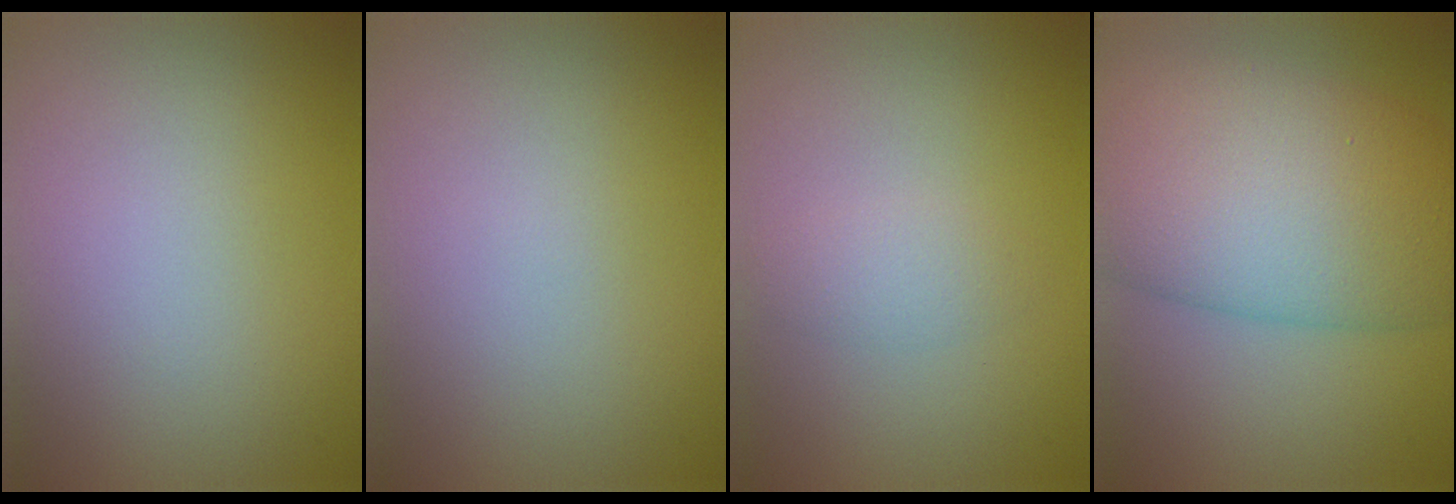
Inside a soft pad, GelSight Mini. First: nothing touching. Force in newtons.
{"total": 0.0}
{"total": 1.5, "press": 1.5, "slide": 0.0}
{"total": 12.0, "press": 12.0, "slide": 0.5}